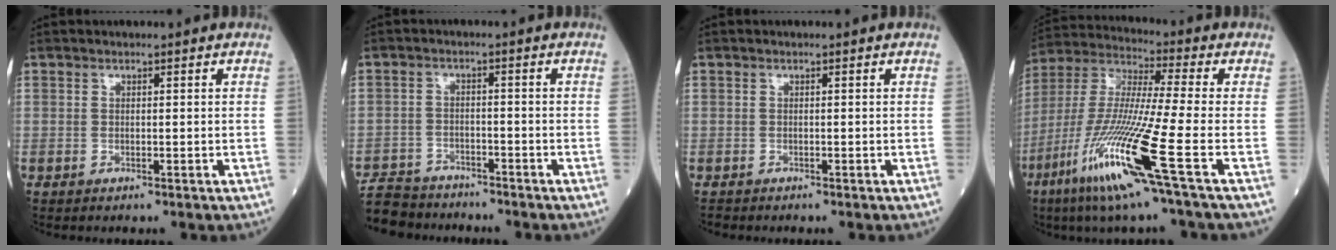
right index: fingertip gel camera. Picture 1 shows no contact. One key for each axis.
{"total": 8.5, "fx": -7.8, "fy": 3.3, "fz": 0.8, "tx": -0.021, "ty": 0.002, "tz": -0.134}
{"total": 0.8, "fx": -0.7, "fy": 0.3, "fz": -0.2, "tx": -0.006, "ty": 0.001, "tz": -0.017}
{"total": 17.6, "fx": -8.0, "fy": -1.0, "fz": 15.6, "tx": -0.342, "ty": -0.041, "tz": -0.160}